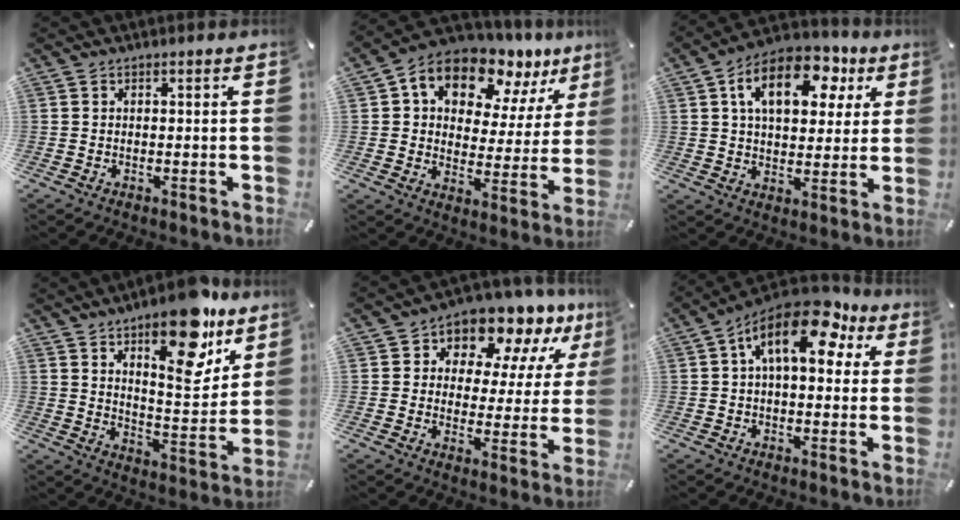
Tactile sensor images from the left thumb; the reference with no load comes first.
{"total": 13.3, "force": [9.6, 7.3, 5.6], "torque": [-0.105, -0.070, 0.172]}
{"total": 15.1, "force": [6.1, 9.6, 10.0], "torque": [-0.150, -0.013, 0.104]}
{"total": 18.9, "force": [12.5, 7.7, 11.9], "torque": [-0.154, -0.080, 0.205]}
{"total": 10.7, "force": [8.7, 5.5, 3.1], "torque": [-0.063, -0.075, 0.156]}
{"total": 16.4, "force": [6.4, 8.3, 12.6], "torque": [-0.193, -0.023, 0.105]}